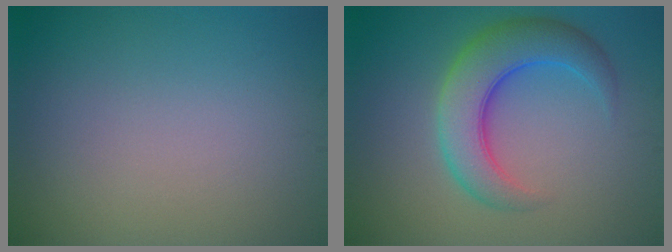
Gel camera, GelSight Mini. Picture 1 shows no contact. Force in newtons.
{"total": 6.6, "press": 6.6, "slide": 0.1}